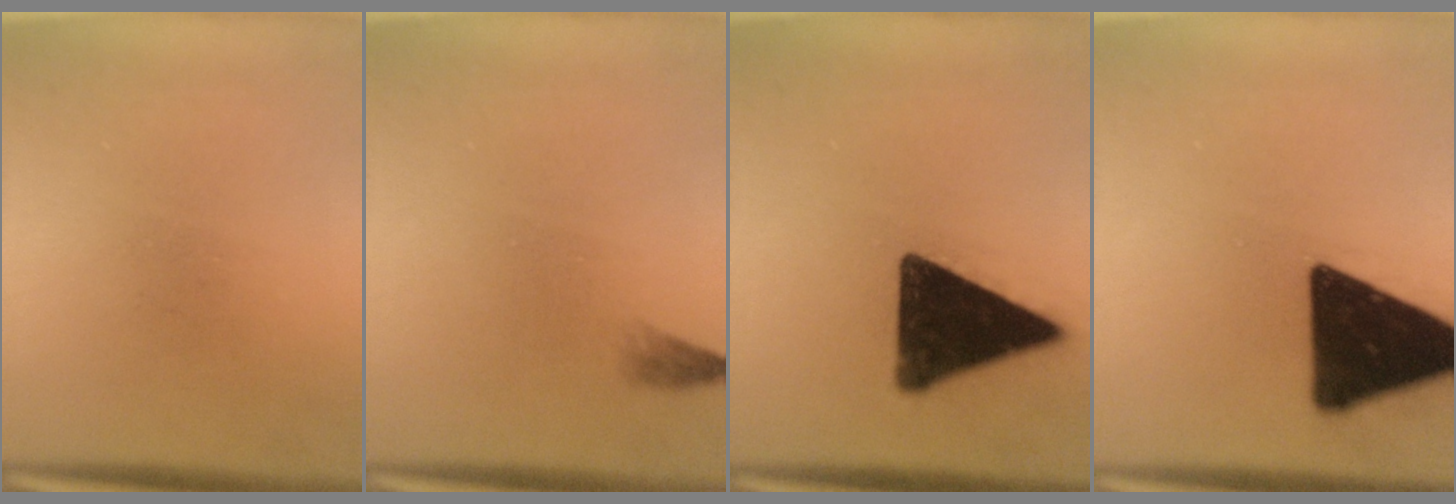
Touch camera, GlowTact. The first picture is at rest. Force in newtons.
{"total": 1.1}
{"total": 16.8}
{"total": 20.1}